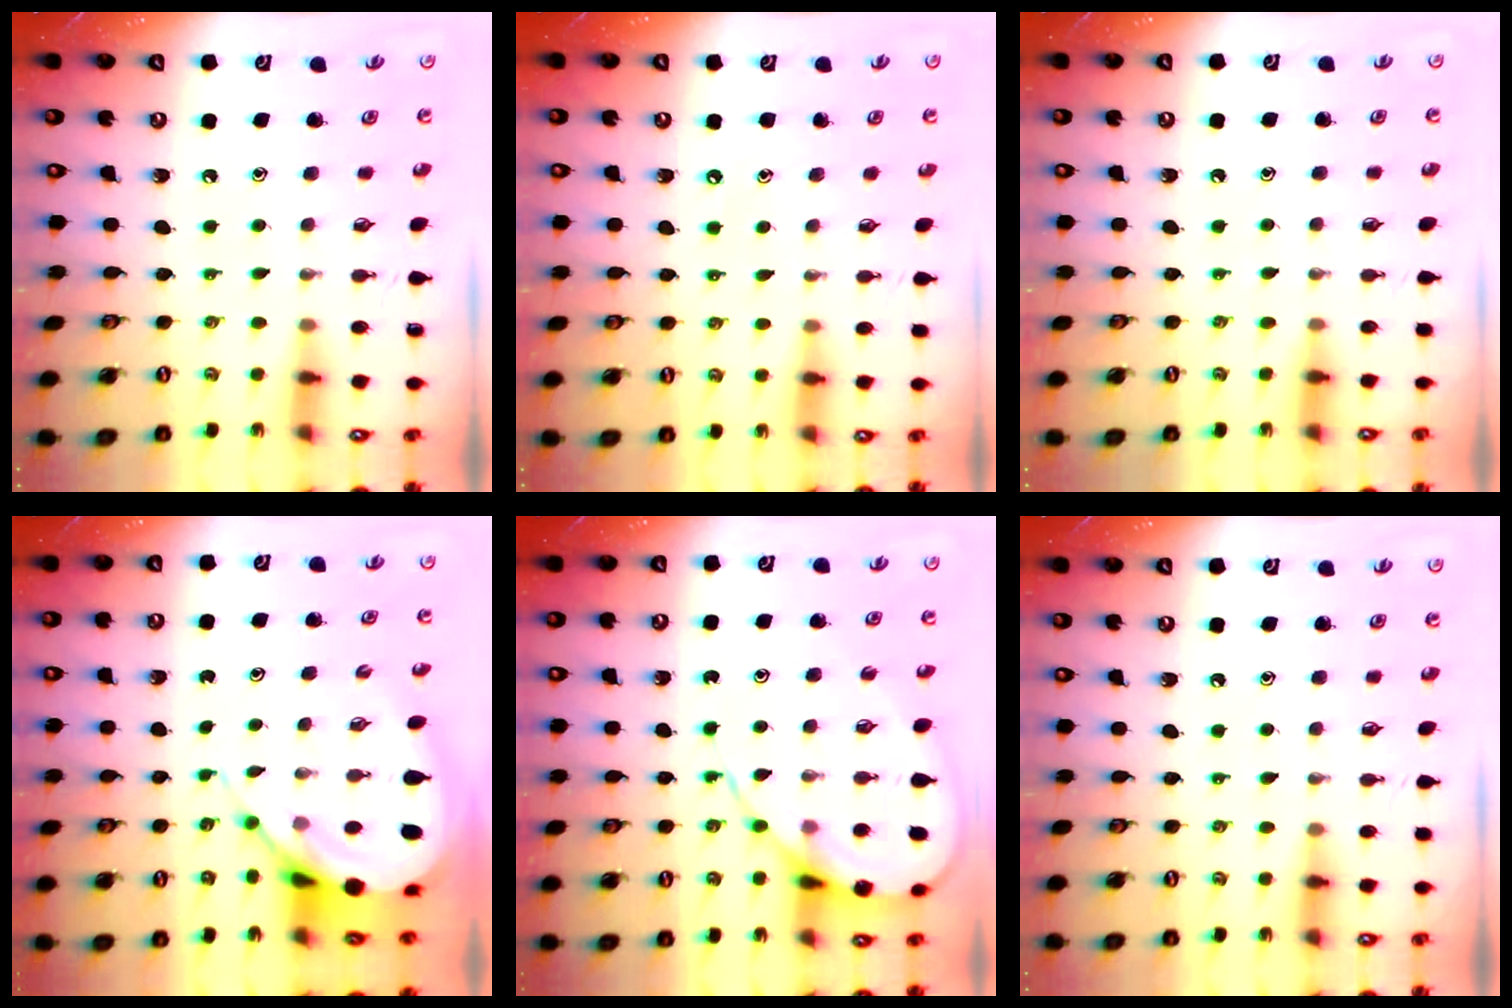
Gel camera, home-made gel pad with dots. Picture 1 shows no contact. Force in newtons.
{"total": 4.4, "press": 4.3, "slide": 0.6}
{"total": 2.9, "press": 2.9, "slide": 0.5}
{"total": 10.8, "press": 10.7, "slide": 1.2}
{"total": 11.6, "press": 11.5, "slide": 1.2}
{"total": 4.4, "press": 4.3, "slide": 0.7}